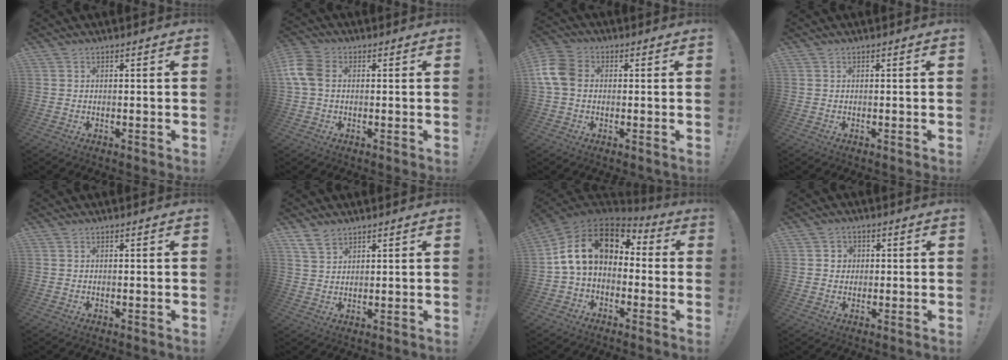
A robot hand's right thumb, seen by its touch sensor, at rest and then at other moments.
{"total": 7.8, "force": [0.8, 5.5, 5.6], "torque": [-0.134, 0.013, 0.019]}
{"total": 10.0, "force": [0.8, 7.4, 6.8], "torque": [-0.152, 0.011, 0.019]}
{"total": 0.0}
{"total": 0.0}
{"total": 4.8, "force": [3.7, 2.5, 1.8], "torque": [-0.038, -0.014, 0.071]}
{"total": 16.6, "force": [3.9, 10.6, 12.2], "torque": [-0.213, 0.008, 0.073]}
{"total": 3.3, "force": [0.4, 3.2, 0.8], "torque": [-0.005, 0.002, 0.005]}